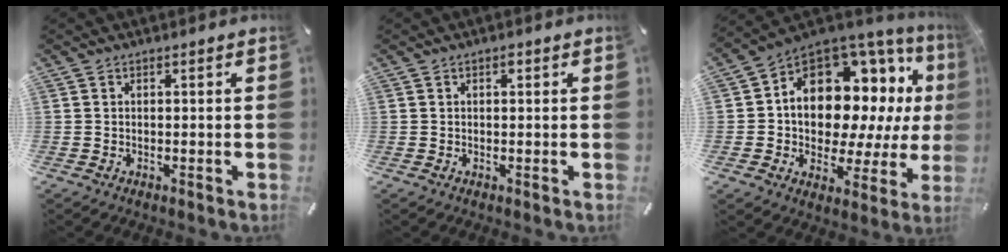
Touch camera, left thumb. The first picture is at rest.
{"total": 1.1, "force": [0.3, 0.7, 0.8], "torque": [-0.008, 0.002, 0.003]}
{"total": 14.8, "force": [4.4, 10.6, 9.3], "torque": [-0.156, -0.057, 0.074]}